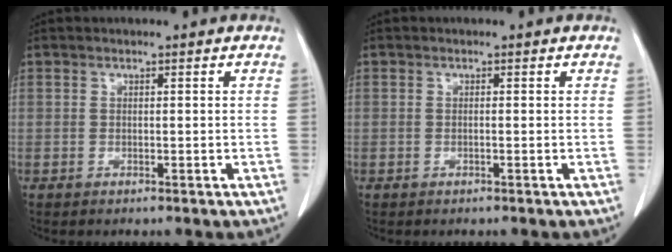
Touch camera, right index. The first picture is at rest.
{"total": 0.0}